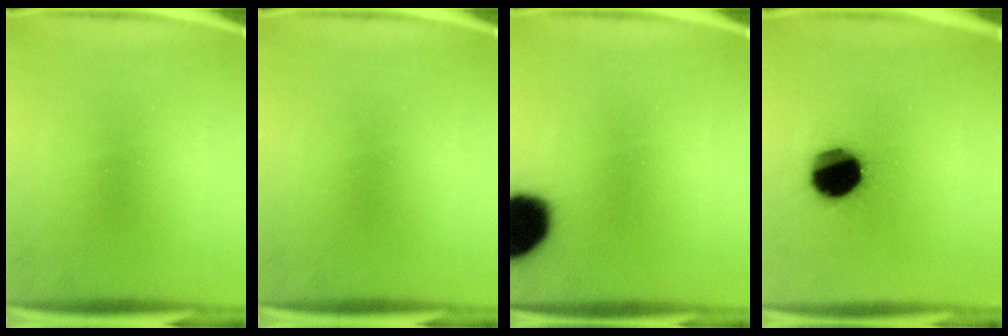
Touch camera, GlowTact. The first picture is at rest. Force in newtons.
{"total": 0.0}
{"total": 18.8}
{"total": 16.6}